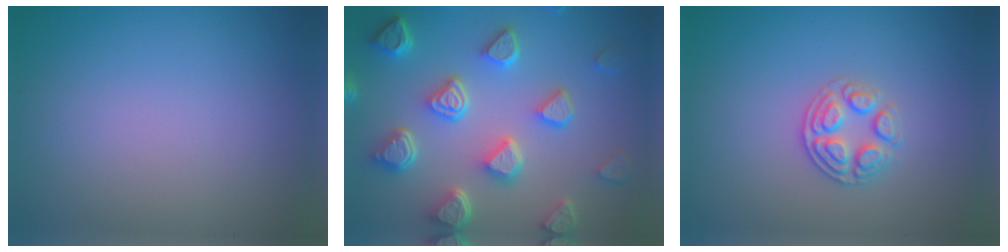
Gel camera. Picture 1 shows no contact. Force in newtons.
{"total": 7.4, "press": 5.9, "slide": 4.5}
{"total": 2.7, "press": 2.5, "slide": 0.9}